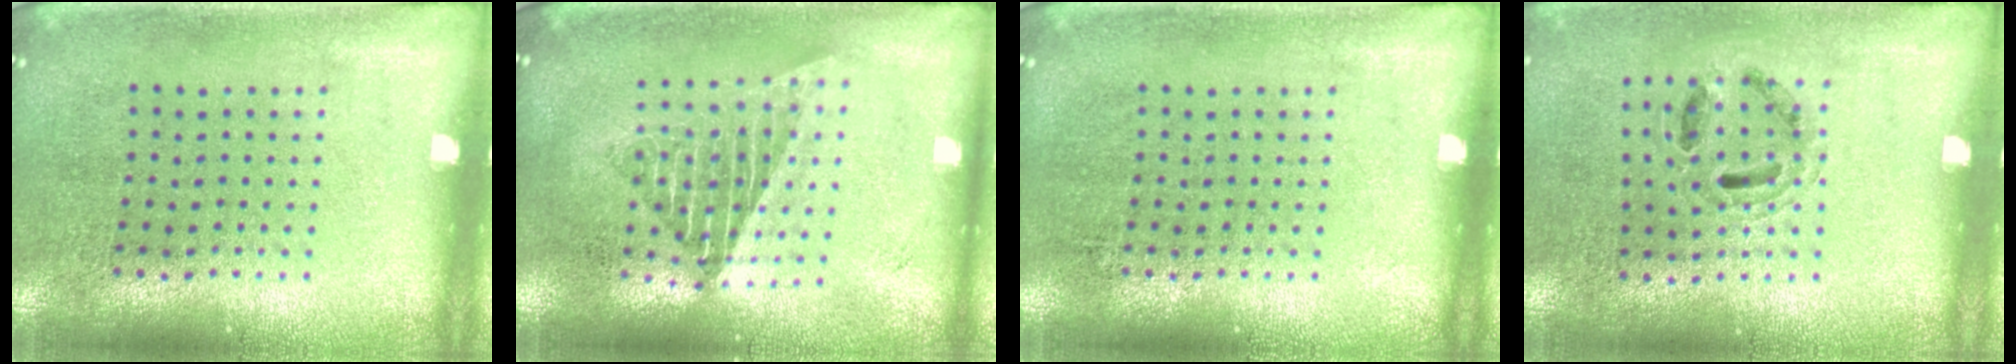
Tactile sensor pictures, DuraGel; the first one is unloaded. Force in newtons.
{"total": 1.5, "press": 1.3, "slide": 0.8}
{"total": 0.0}
{"total": 0.8, "press": 0.8, "slide": 0.3}